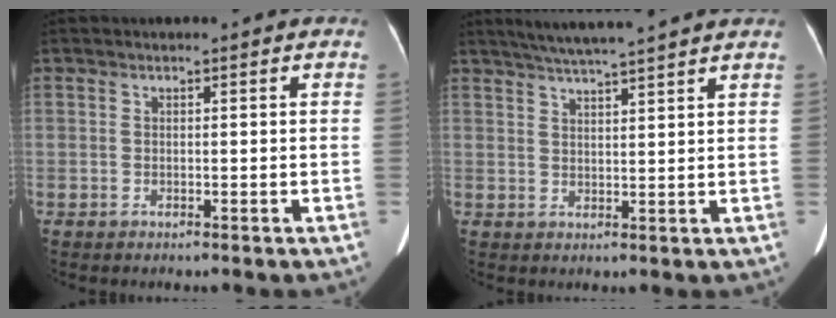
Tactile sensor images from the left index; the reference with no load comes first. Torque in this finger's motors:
{"motor_torque": [0.02, -0.21, -0.01, 0.06]}